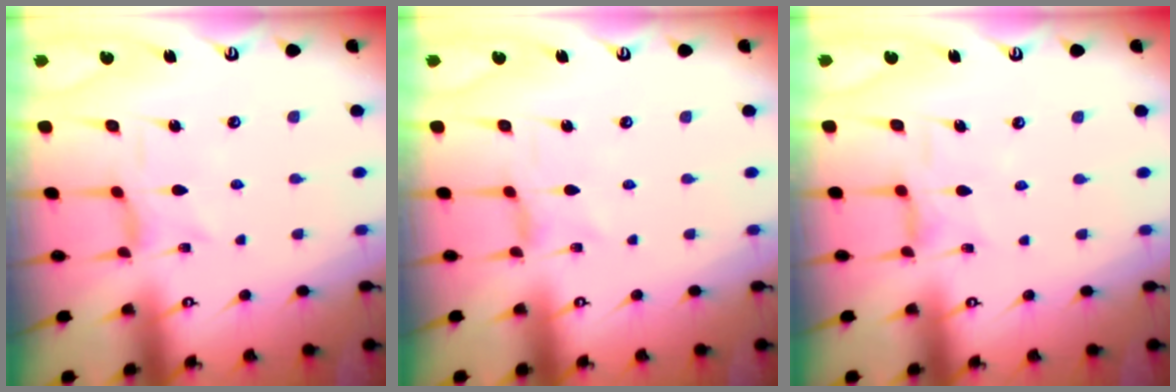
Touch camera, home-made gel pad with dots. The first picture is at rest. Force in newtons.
{"total": 0.0}
{"total": 2.7, "press": 2.6, "slide": 0.5}